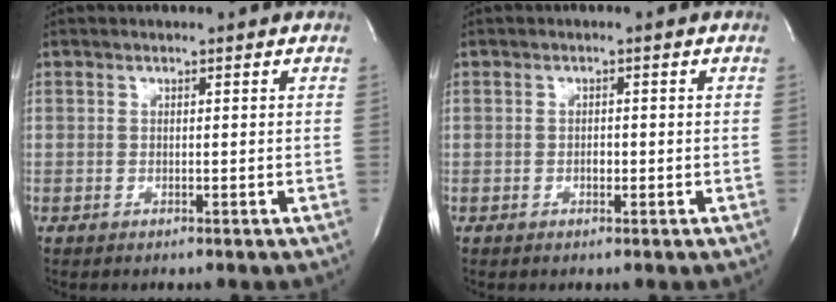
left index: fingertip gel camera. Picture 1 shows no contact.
{"total": 1.1, "force": [-0.4, 0.6, 0.8], "torque": [-0.016, 0.000, -0.007]}